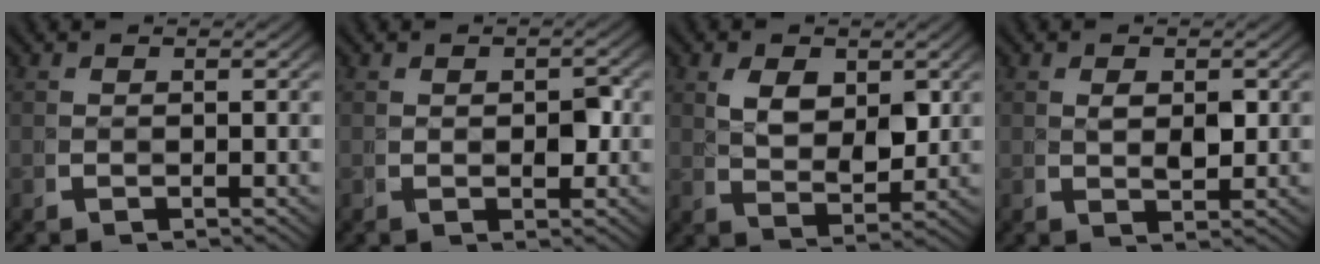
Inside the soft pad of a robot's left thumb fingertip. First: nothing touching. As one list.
[{"total": 1.6, "force": [0.2, 1.1, 1.1], "torque": [-0.015, 0.003, 0.004]}, {"total": 3.7, "force": [1.6, 2.1, 2.7], "torque": [-0.038, -0.011, 0.040]}, {"total": 1.7, "force": [0.7, 0.9, 1.2], "torque": [-0.017, -0.001, 0.016]}]